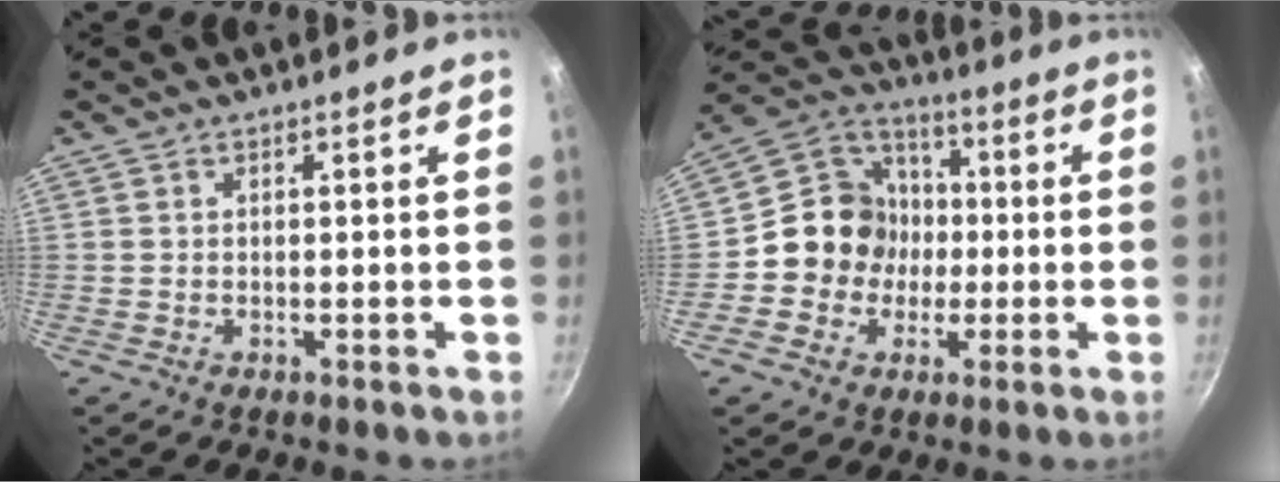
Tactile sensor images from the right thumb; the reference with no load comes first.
{"total": 12.7, "force": [-1.4, 11.8, 4.6], "torque": [-0.037, 0.030, -0.042]}